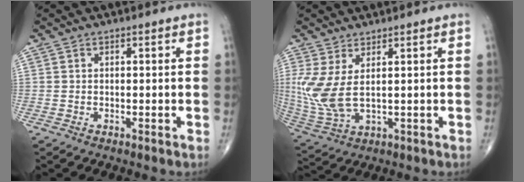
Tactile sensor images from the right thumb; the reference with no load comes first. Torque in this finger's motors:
{"motor_torque": [-0.76, 1.16, 0.92, 0.25, 0.27]}